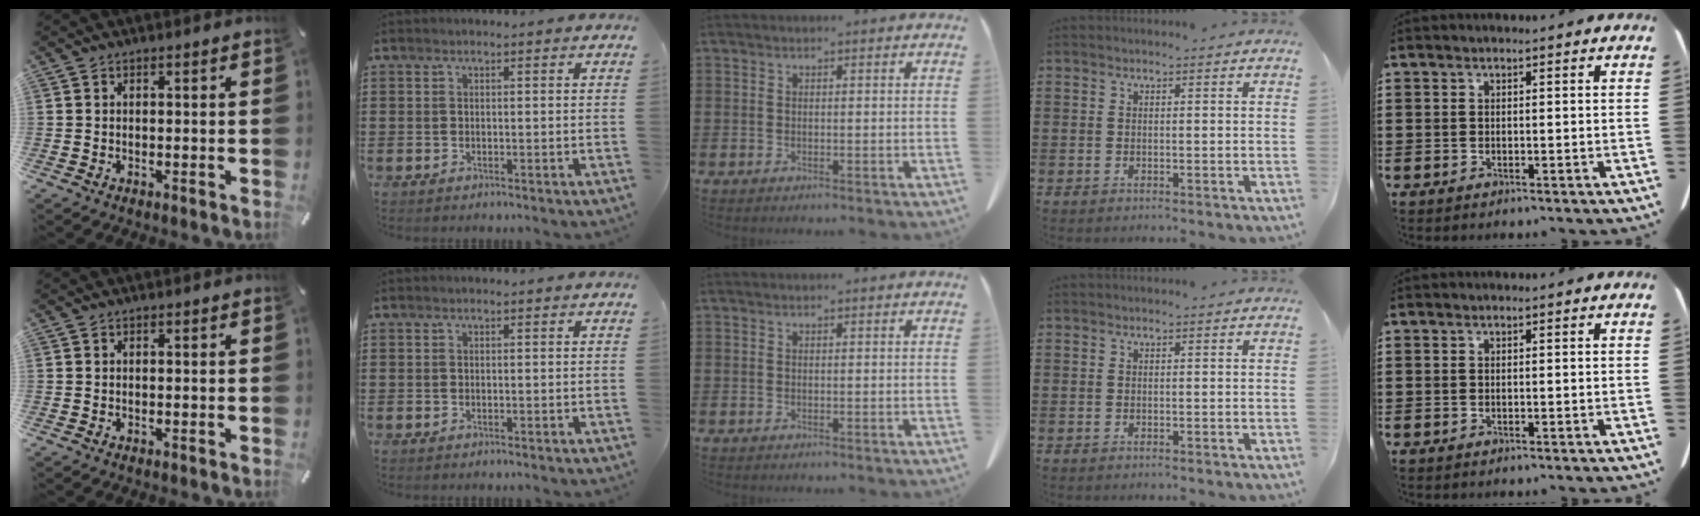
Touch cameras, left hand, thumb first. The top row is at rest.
{}